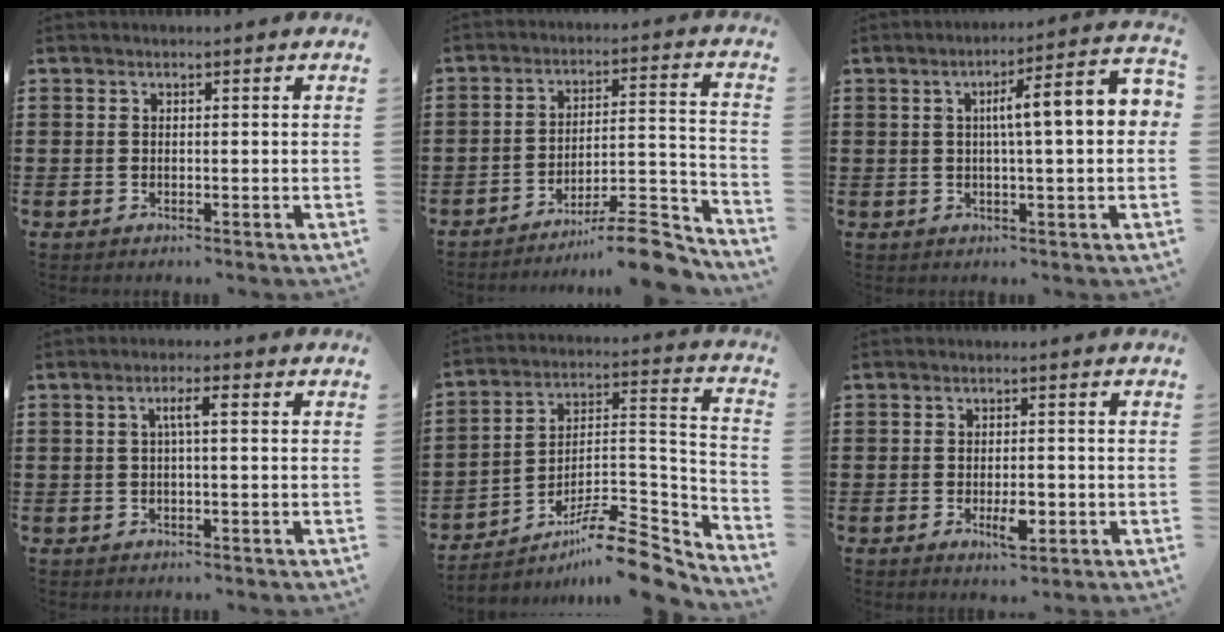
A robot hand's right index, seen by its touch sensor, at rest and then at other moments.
{"total": 10.2, "force": [-8.9, 1.2, 4.8], "torque": [-0.060, 0.023, -0.168]}
{"total": 7.5, "force": [0.7, 0.6, 7.5], "torque": [-0.125, -0.007, -0.002]}
{"total": 2.7, "force": [0.2, 0.3, 2.7], "torque": [-0.052, 0.004, 0.000]}
{"total": 11.0, "force": [-8.7, 2.7, 6.1], "torque": [-0.098, 0.024, -0.166]}
{"total": 4.0, "force": [-1.2, 1.5, 3.5], "torque": [-0.064, 0.001, -0.021]}